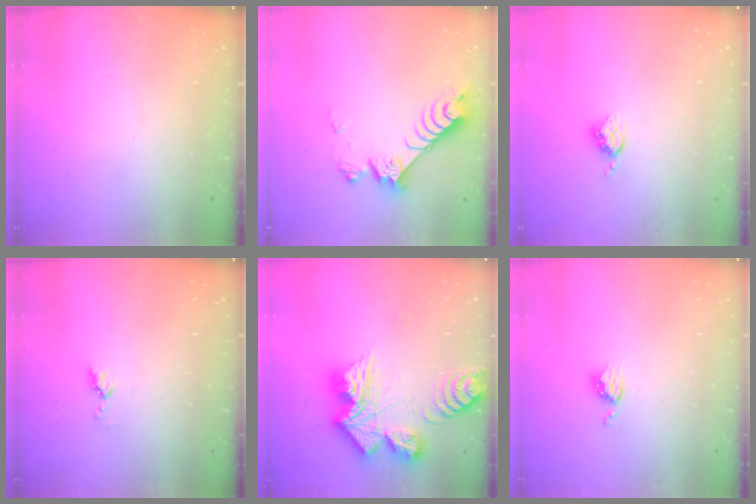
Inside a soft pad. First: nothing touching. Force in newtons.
{"total": 8.0, "press": 8.0, "slide": 0.9}
{"total": 3.7, "press": 3.7, "slide": 0.4}
{"total": 3.3, "press": 3.3, "slide": 0.4}
{"total": 19.1, "press": 19.0, "slide": 2.0}
{"total": 4.1, "press": 4.0, "slide": 0.6}